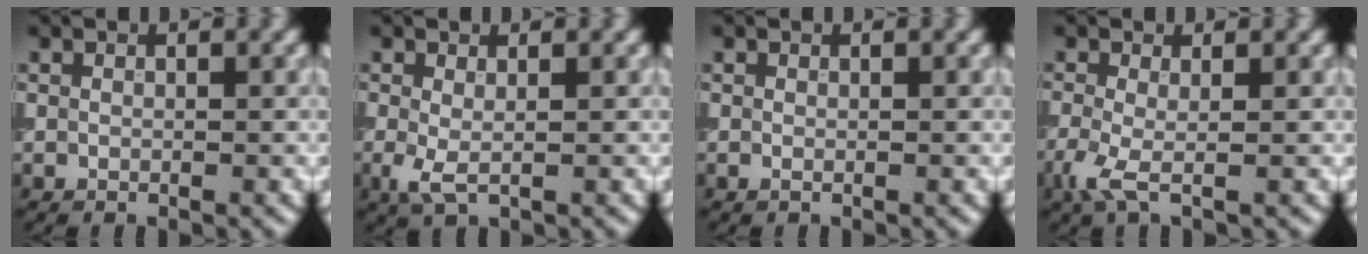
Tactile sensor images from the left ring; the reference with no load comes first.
{"total": 1.8, "force": [-0.1, 0.7, 1.7], "torque": [-0.040, -0.004, -0.003]}
{"total": 0.0}
{"total": 2.3, "force": [-0.7, 0.6, 2.1], "torque": [-0.056, -0.007, -0.019]}